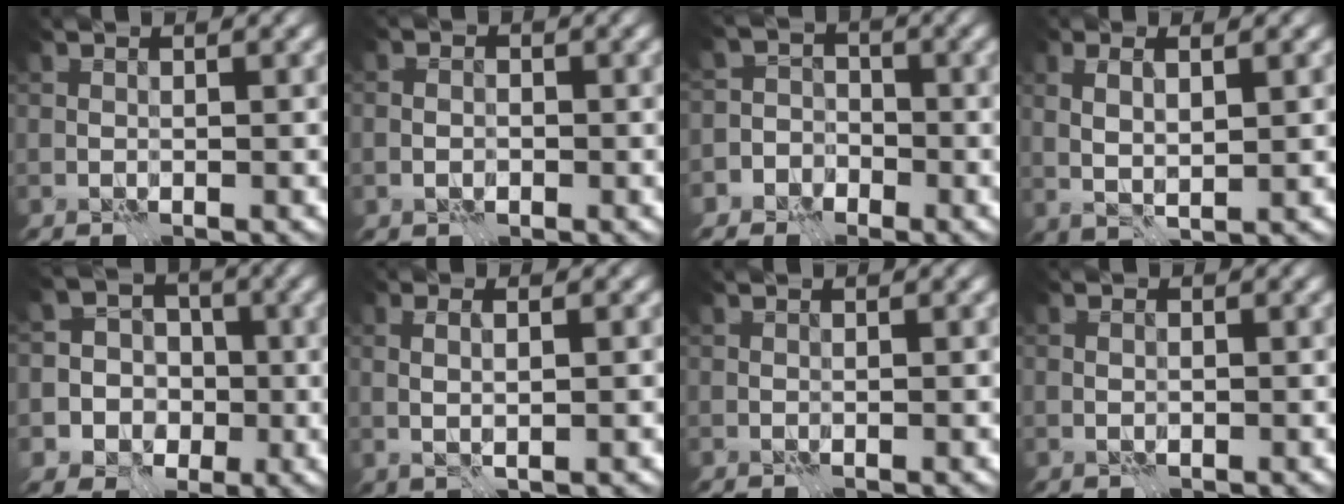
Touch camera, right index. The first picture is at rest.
{"total": 1.4, "force": [-0.5, 1.1, 0.8], "torque": [-0.002, 0.002, -0.016]}
{"total": 5.0, "force": [-3.1, 4.0, 0.4], "torque": [0.023, -0.001, -0.074]}
{"total": 2.8, "force": [0.9, 0.6, 2.6], "torque": [-0.058, 0.001, 0.021]}
{"total": 6.5, "force": [-1.8, 6.1, 1.4], "torque": [-0.014, 0.011, -0.056]}
{"total": 1.8, "force": [0.5, 0.1, 1.8], "torque": [-0.036, 0.002, 0.012]}
{"total": 0.0}
{"total": 0.9, "force": [0.0, 0.5, 0.7], "torque": [-0.008, 0.003, 0.003]}